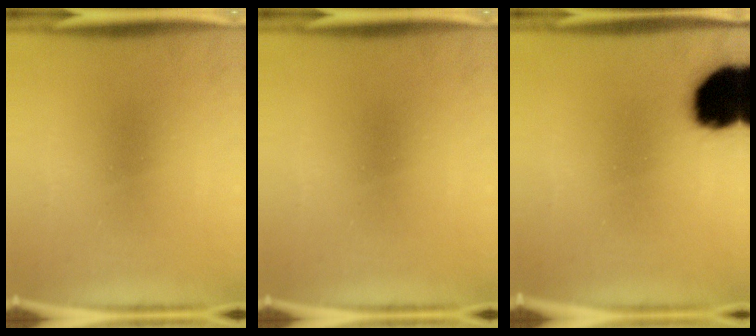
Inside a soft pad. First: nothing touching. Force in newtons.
{"total": 0.0}
{"total": 19.1}